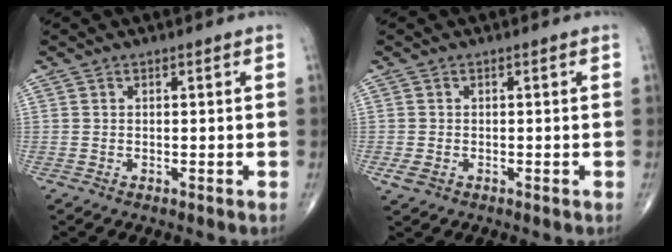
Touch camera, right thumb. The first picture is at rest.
{"total": 2.1, "force": [-0.8, 1.5, 1.3], "torque": [-0.029, -0.002, -0.011]}